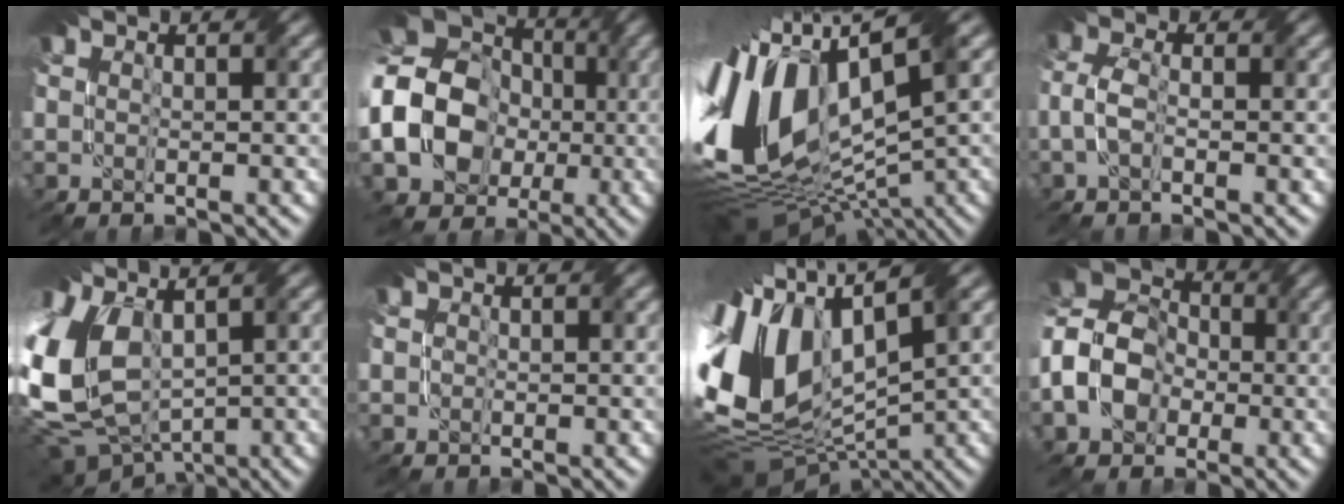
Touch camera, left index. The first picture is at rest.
{"total": 15.6, "force": [-2.6, 12.9, 8.4], "torque": [-0.169, -0.012, -0.081]}
{"total": 15.4, "force": [0.7, 7.9, 13.2], "torque": [-0.284, 0.007, 0.013]}
{"total": 2.2, "force": [-1.0, 1.0, 1.7], "torque": [-0.043, 0.005, -0.028]}
{"total": 11.4, "force": [-0.2, 7.8, 8.3], "torque": [-0.208, -0.018, 0.011]}
{"total": 0.6, "force": [-0.1, 0.6, 0.0], "torque": [0.003, -0.003, -0.005]}
{"total": 14.4, "force": [0.7, 8.5, 11.6], "torque": [-0.260, 0.022, 0.013]}
{"total": 8.0, "force": [-2.4, 6.2, 4.6], "torque": [-0.099, 0.005, -0.061]}